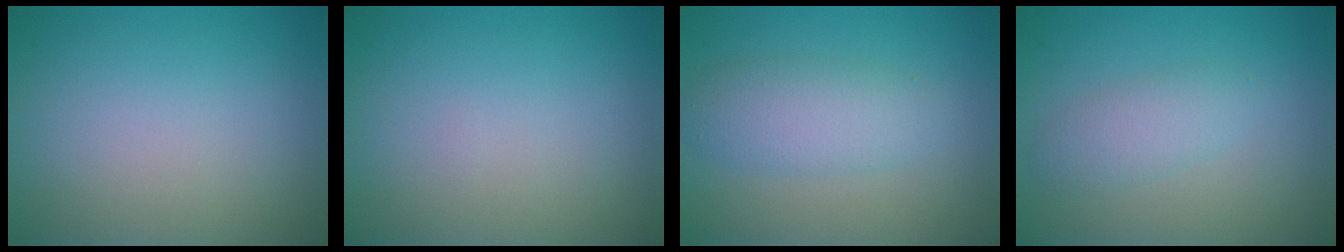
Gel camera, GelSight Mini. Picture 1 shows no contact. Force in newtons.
{"total": 0.0}
{"total": 3.6, "press": 3.6, "slide": 0.1}
{"total": 2.2, "press": 2.2, "slide": 0.2}